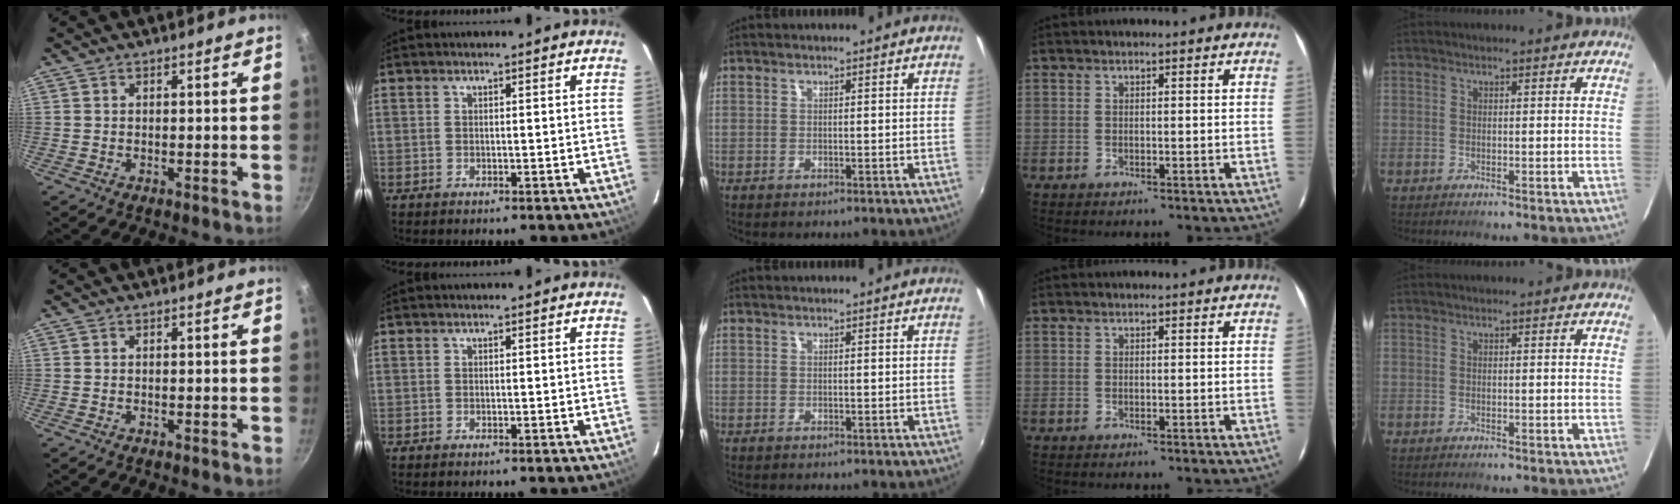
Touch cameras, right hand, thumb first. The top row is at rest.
{}